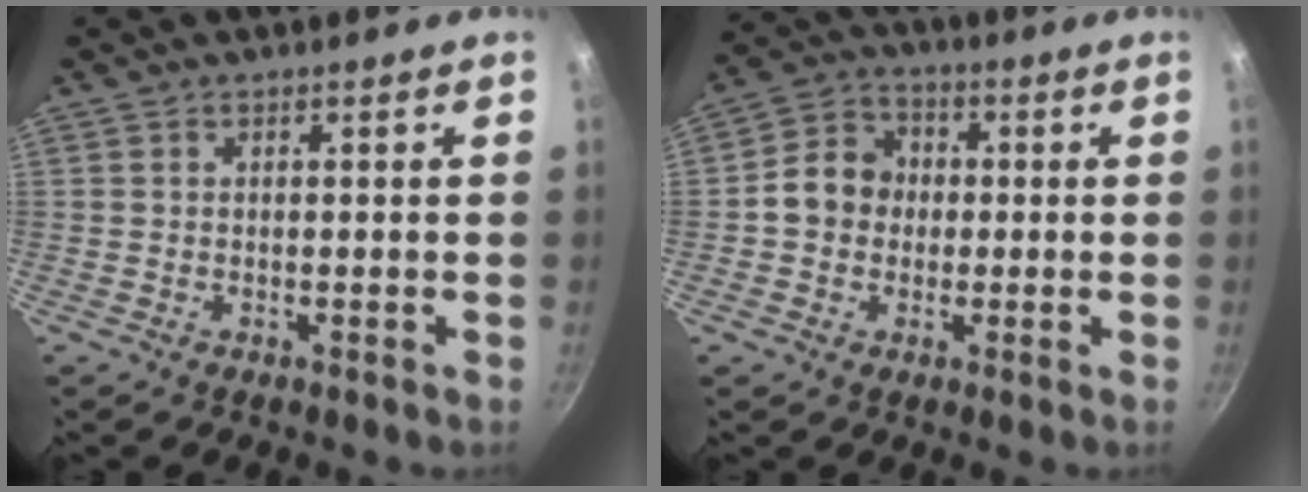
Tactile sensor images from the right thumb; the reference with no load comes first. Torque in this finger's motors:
{"motor_torque": [-0.27, 0.52, 0.64, -0.45, 0.03]}